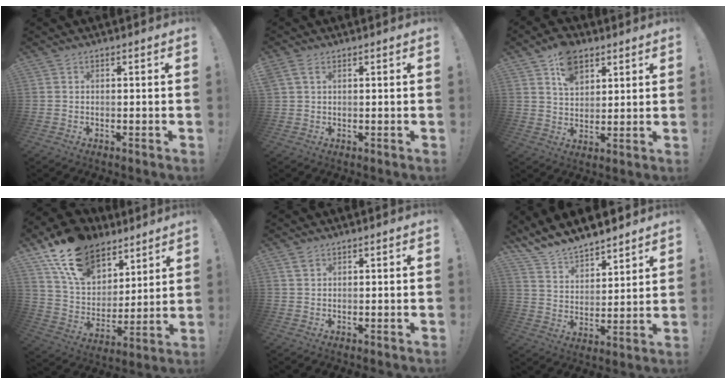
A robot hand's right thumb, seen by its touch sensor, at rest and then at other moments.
{"total": 3.3, "force": [1.4, 1.9, 2.2], "torque": [-0.049, 0.007, 0.029]}
{"total": 10.0, "force": [5.9, 6.4, 4.9], "torque": [-0.080, -0.020, 0.112]}
{"total": 19.6, "force": [13.2, 11.8, 8.5], "torque": [-0.147, -0.077, 0.248]}
{"total": 2.0, "force": [1.3, 1.1, 1.0], "torque": [-0.016, 0.000, 0.025]}
{"total": 9.4, "force": [8.9, 2.6, 1.5], "torque": [-0.050, -0.086, 0.166]}